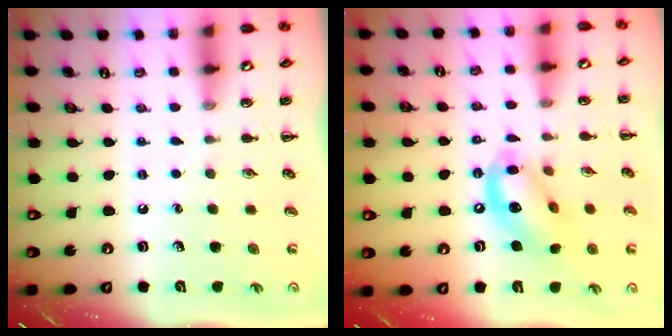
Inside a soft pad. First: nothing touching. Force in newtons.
{"total": 13.5, "press": 13.0, "slide": 3.6}